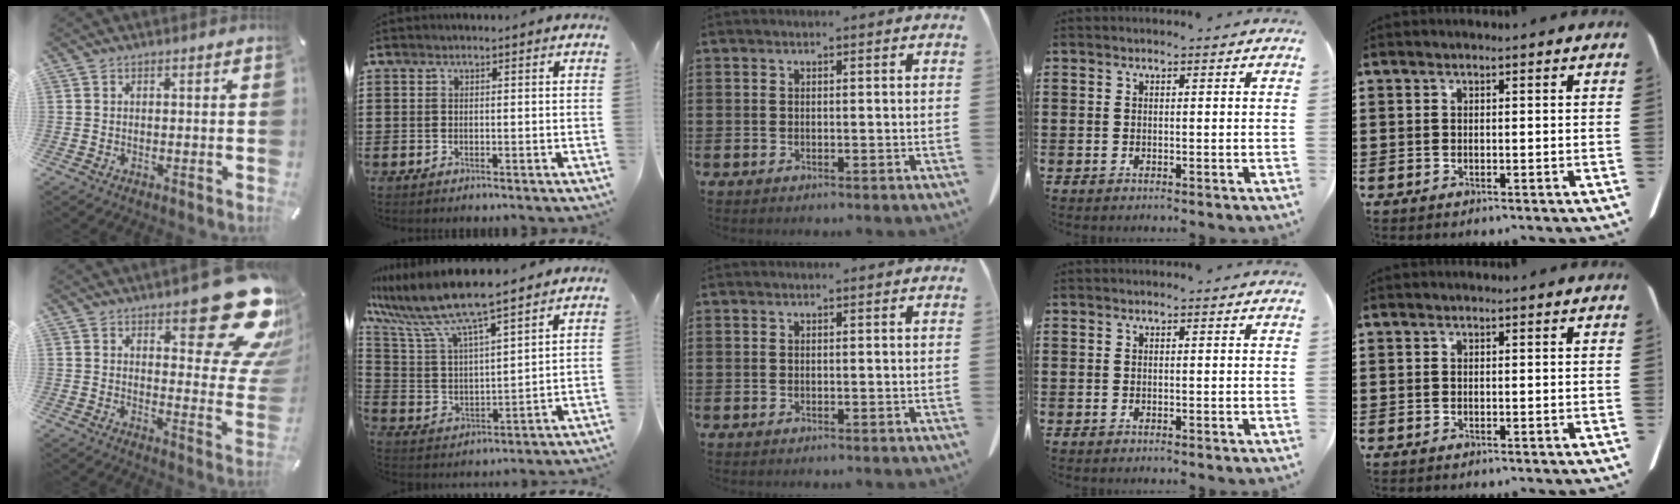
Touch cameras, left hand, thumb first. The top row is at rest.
{"thumb": {"total": 22.2, "force": [14.1, 8.8, 14.6], "torque": [-0.162, -0.110, 0.236]}, "index": {"total": 9.3, "force": [8.1, 0.5, 4.6], "torque": [-0.132, -0.050, 0.133]}}